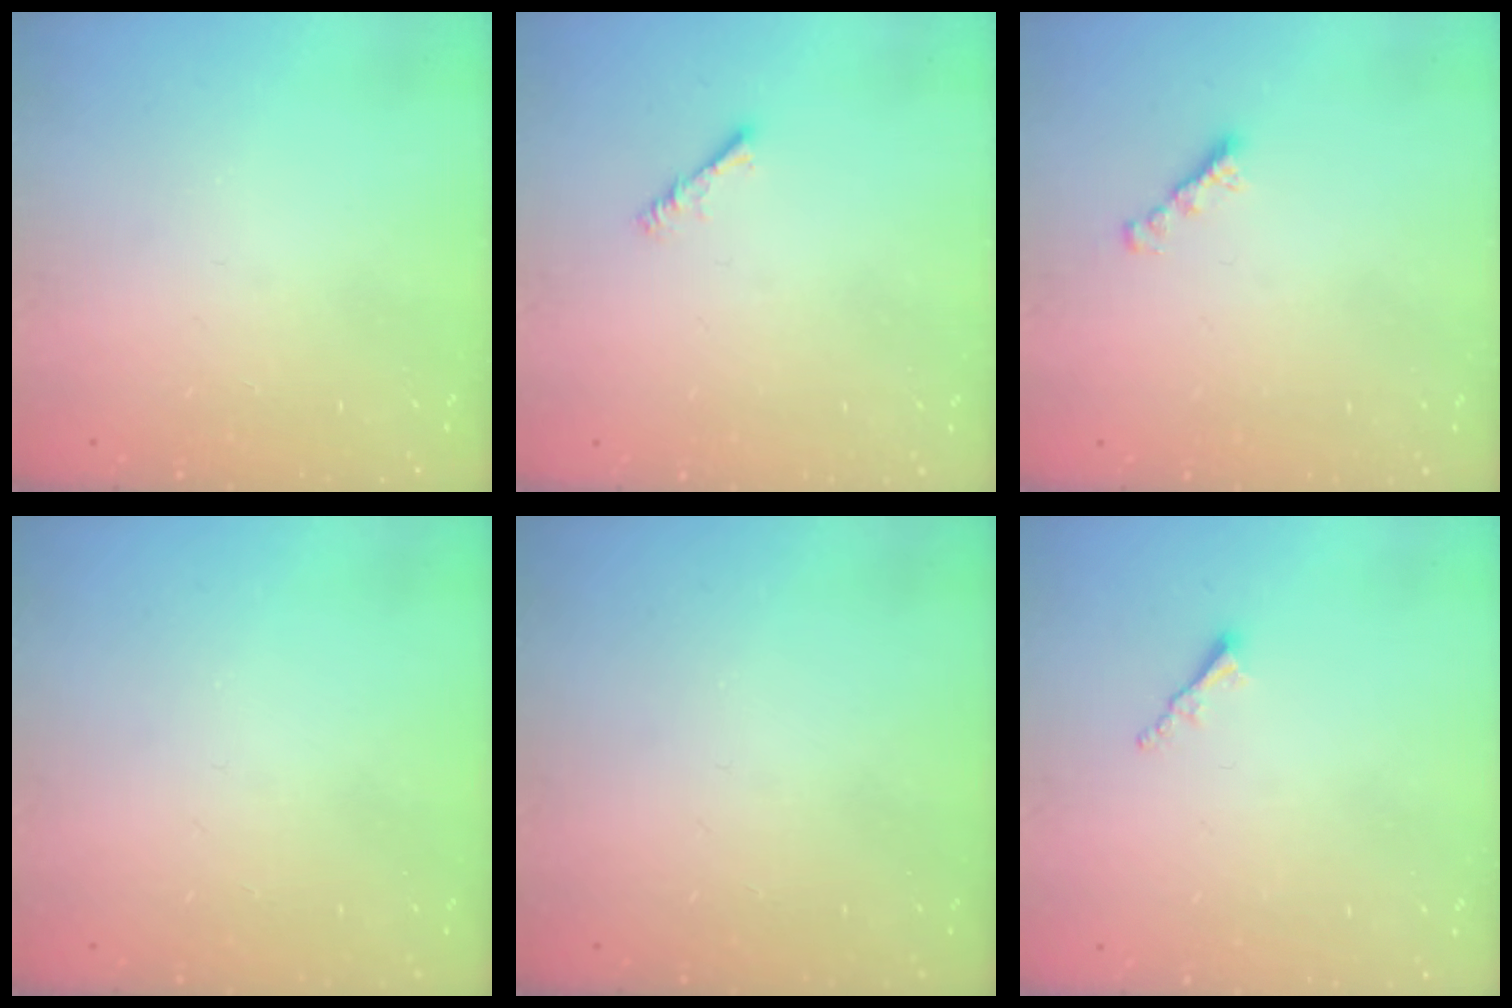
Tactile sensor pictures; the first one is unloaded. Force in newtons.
{"total": 2.3, "press": 2.3, "slide": 0.4}
{"total": 2.2, "press": 2.1, "slide": 0.5}
{"total": 0.0}
{"total": 0.0}
{"total": 1.7, "press": 1.7, "slide": 0.3}